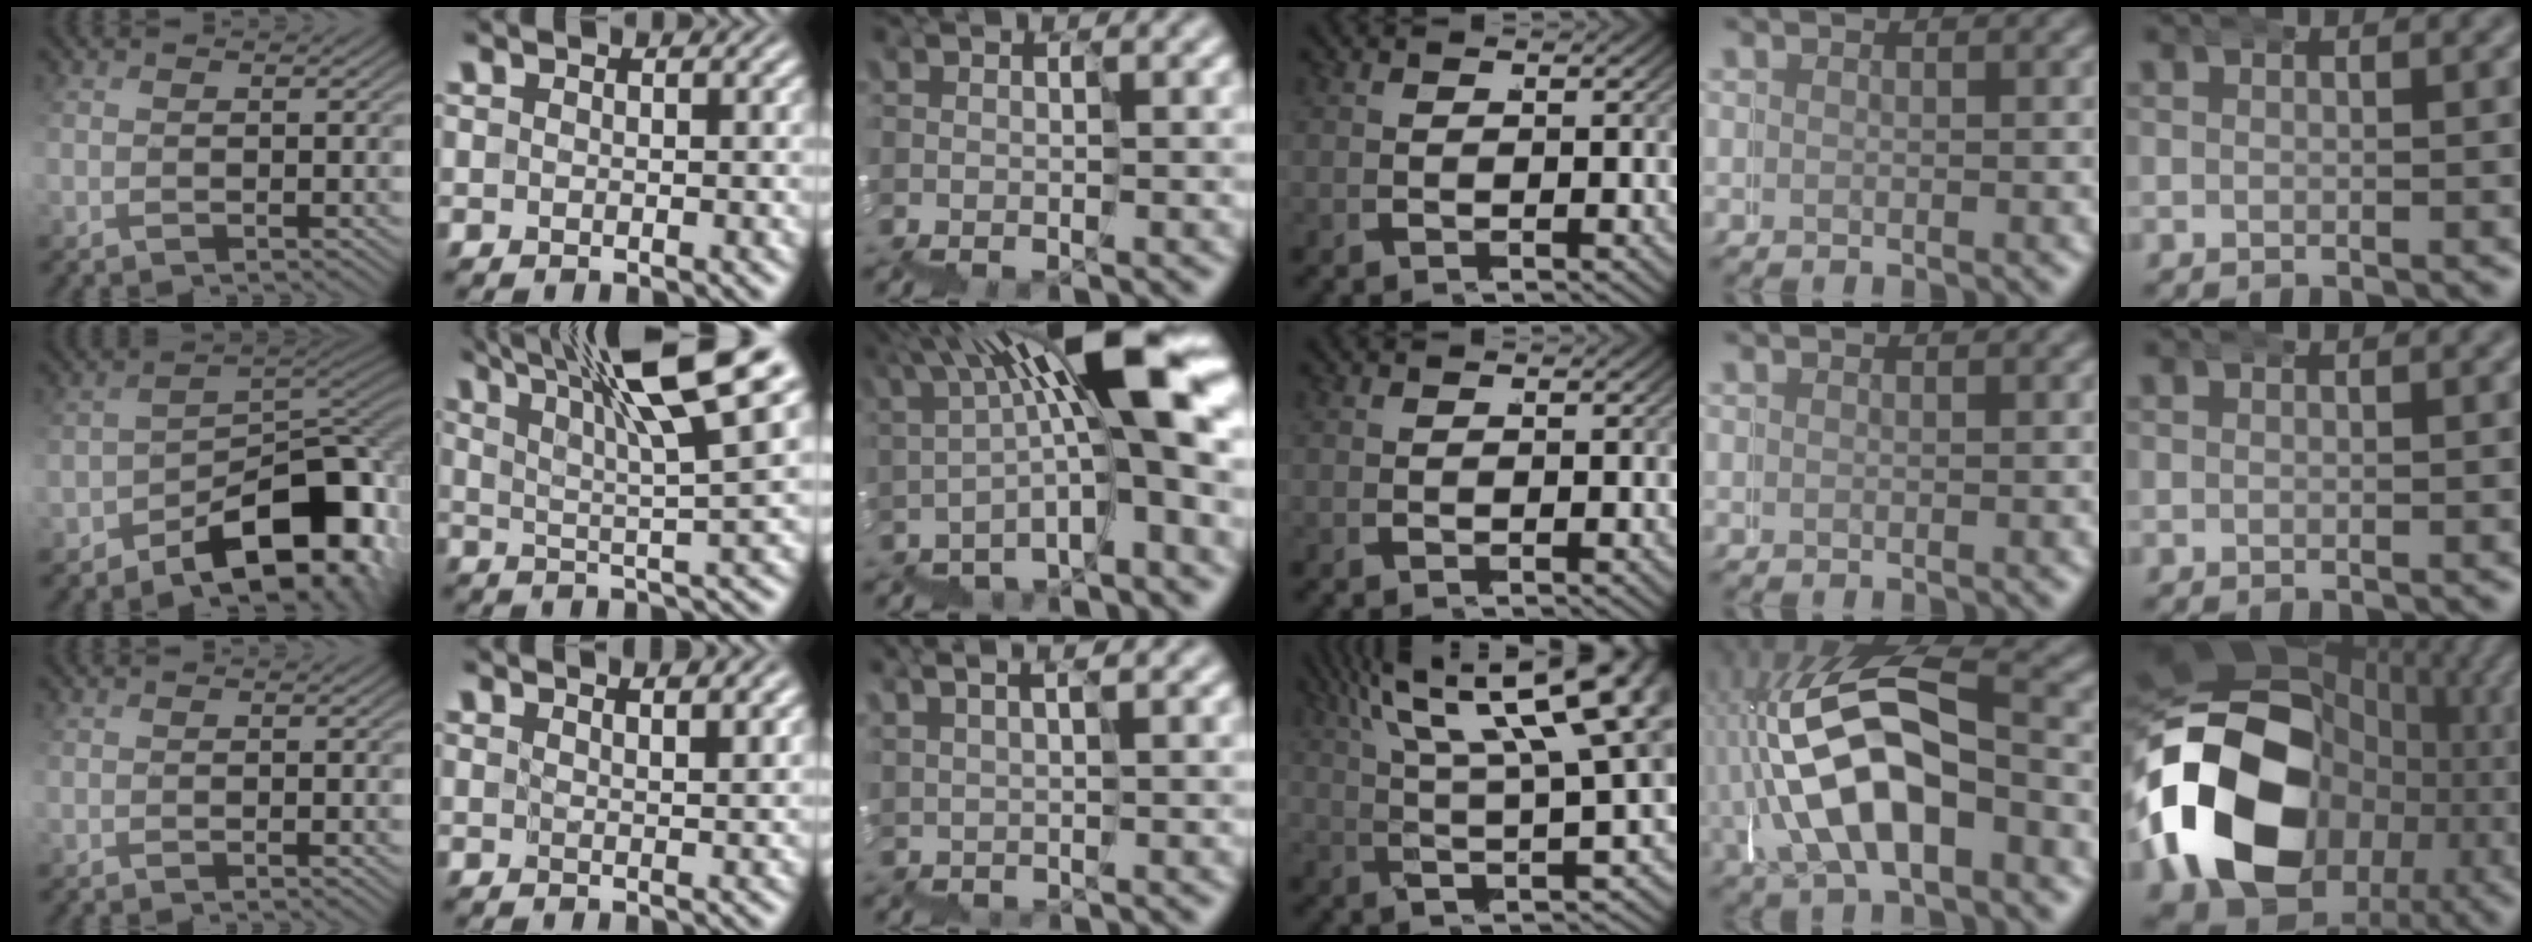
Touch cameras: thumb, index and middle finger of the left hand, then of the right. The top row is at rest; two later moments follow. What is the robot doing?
{"motion": "wrap", "object": "duck tape"}